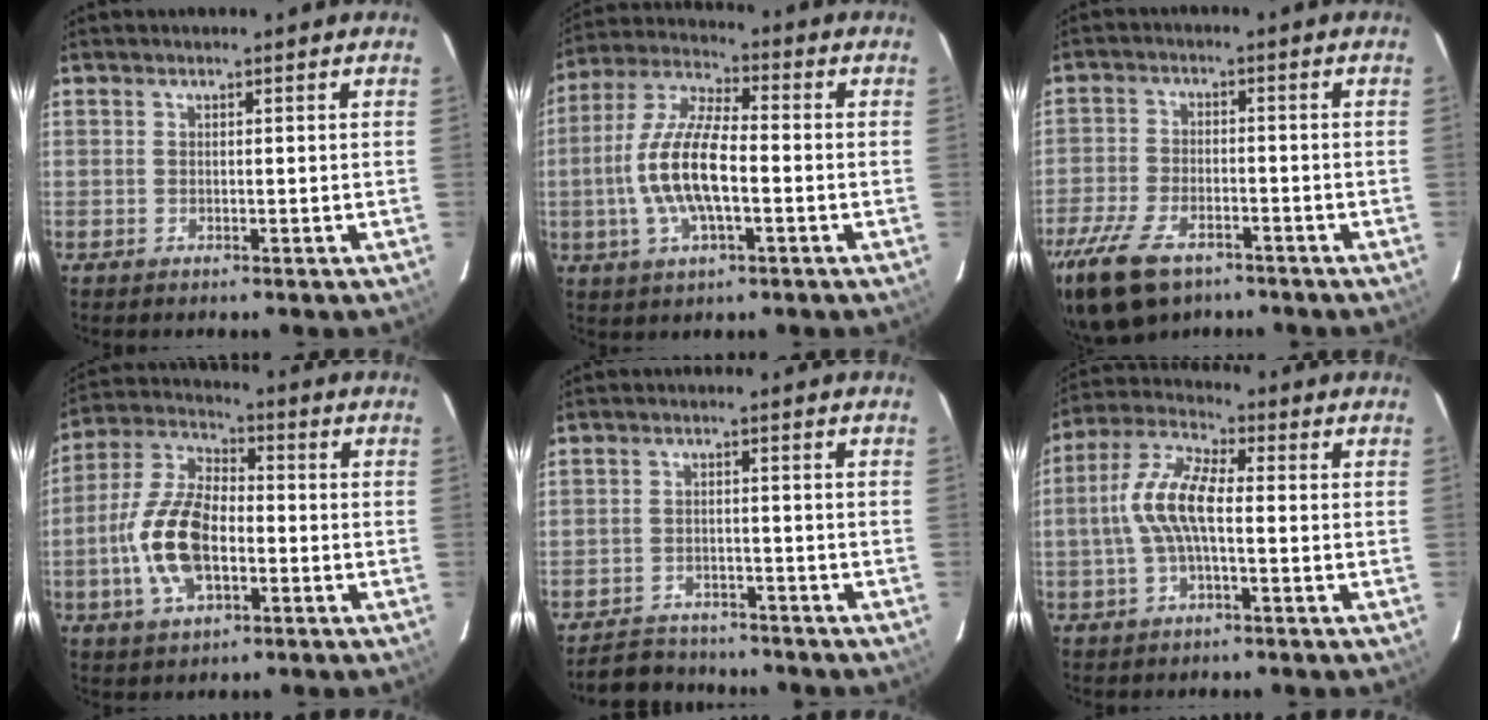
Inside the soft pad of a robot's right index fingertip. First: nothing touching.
{"total": 13.6, "force": [-2.4, 4.9, 12.4], "torque": [-0.258, 0.004, -0.049]}
{"total": 14.9, "force": [-9.8, 7.5, 8.2], "torque": [-0.208, -0.030, -0.178]}
{"total": 14.1, "force": [-3.3, 7.2, 11.6], "torque": [-0.246, 0.010, -0.062]}
{"total": 7.4, "force": [-6.7, 3.1, 1.1], "torque": [-0.042, 0.011, -0.098]}
{"total": 10.0, "force": [-0.8, 3.6, 9.3], "torque": [-0.200, 0.016, -0.020]}